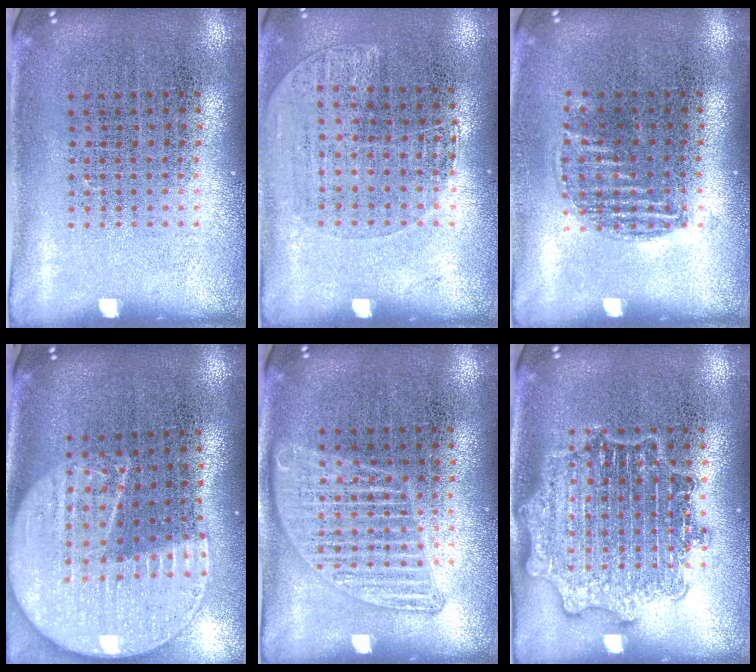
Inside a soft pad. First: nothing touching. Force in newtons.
{"total": 1.1, "press": 0.9, "slide": 0.6}
{"total": 0.9, "press": 0.8, "slide": 0.3}
{"total": 2.3, "press": 2.0, "slide": 1.1}
{"total": 1.3, "press": 1.3, "slide": 0.1}
{"total": 3.0, "press": 3.0, "slide": 0.5}